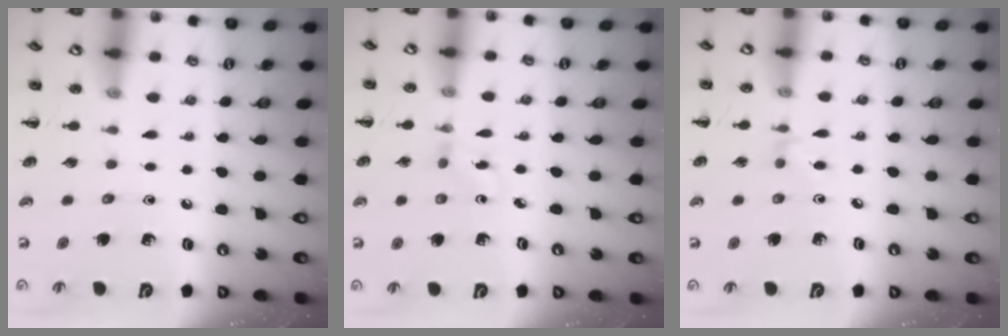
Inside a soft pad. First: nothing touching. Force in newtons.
{"total": 1.5, "press": 1.3, "slide": 0.8}
{"total": 3.2, "press": 3.0, "slide": 1.2}